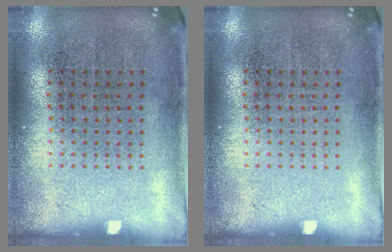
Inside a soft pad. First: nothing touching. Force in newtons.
{"total": 0.0}